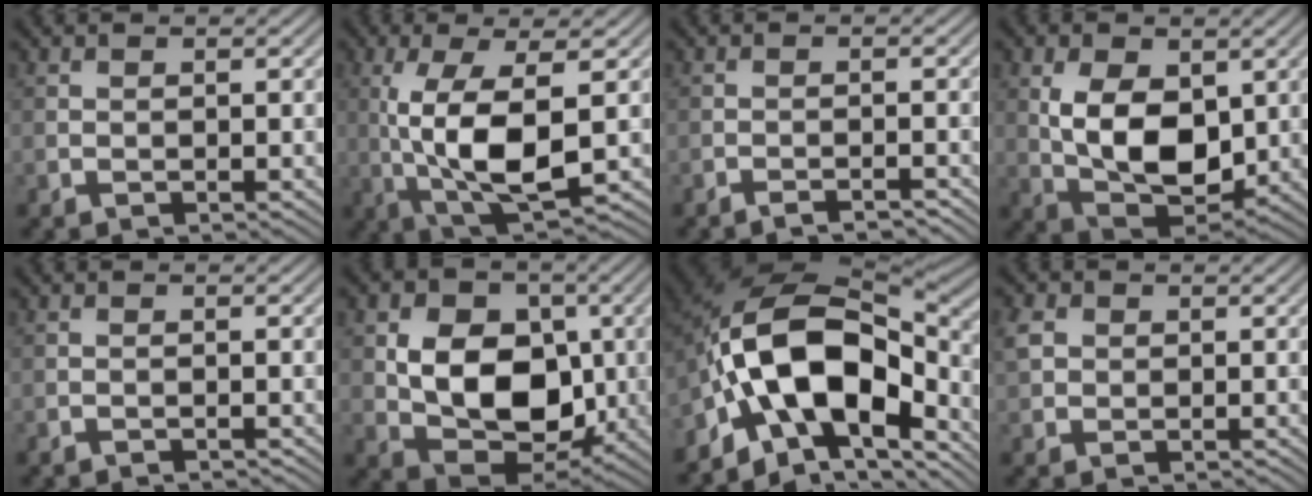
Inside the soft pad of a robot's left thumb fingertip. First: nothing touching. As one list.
[{"total": 9.9, "force": [-0.1, 3.2, 9.4], "torque": [-0.200, -0.006, 0.004]}, {"total": 2.2, "force": [-1.9, 0.1, 1.0], "torque": [-0.012, 0.003, -0.035]}, {"total": 9.7, "force": [1.1, 5.8, 7.7], "torque": [-0.163, -0.012, 0.026]}, {"total": 0.7, "force": [-0.7, 0.0, 0.2], "torque": [-0.005, -0.001, -0.014]}, {"total": 11.0, "force": [-0.1, 8.1, 7.5], "torque": [-0.139, -0.009, -0.006]}, {"total": 16.0, "force": [-5.2, 9.3, 12.0], "torque": [-0.198, -0.004, -0.112]}, {"total": 3.0, "force": [0.5, 2.5, 1.5], "torque": [-0.046, 0.004, 0.007]}]